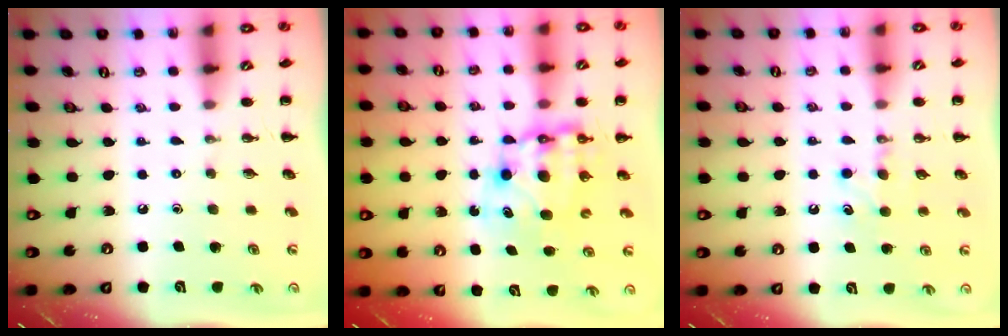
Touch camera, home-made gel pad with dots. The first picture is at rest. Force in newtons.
{"total": 8.9, "press": 8.6, "slide": 2.3}
{"total": 5.1, "press": 4.9, "slide": 1.6}